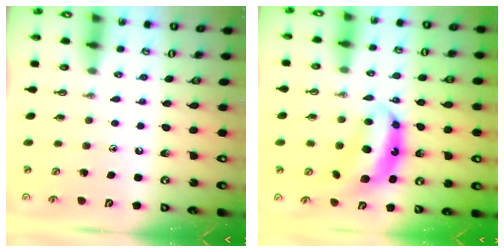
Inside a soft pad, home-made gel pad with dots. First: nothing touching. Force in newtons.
{"total": 8.0, "press": 7.9, "slide": 0.7}